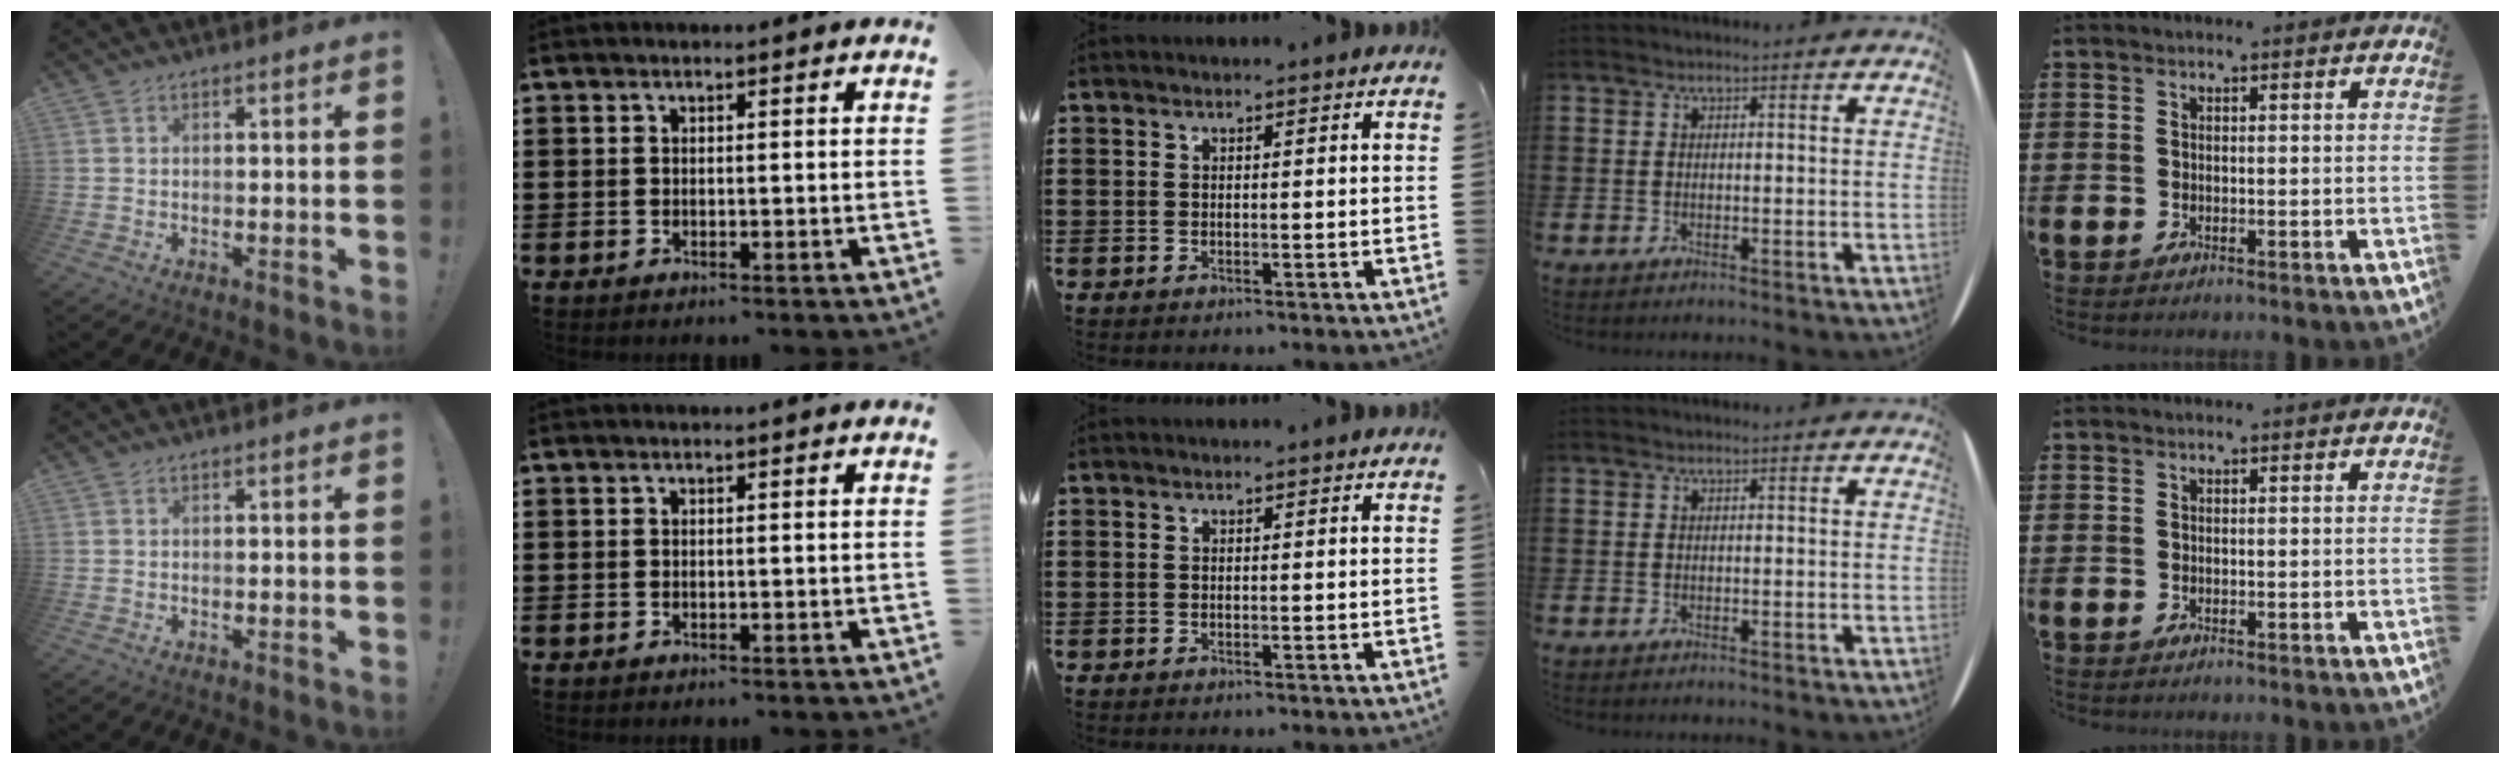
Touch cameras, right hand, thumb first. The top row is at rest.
{}